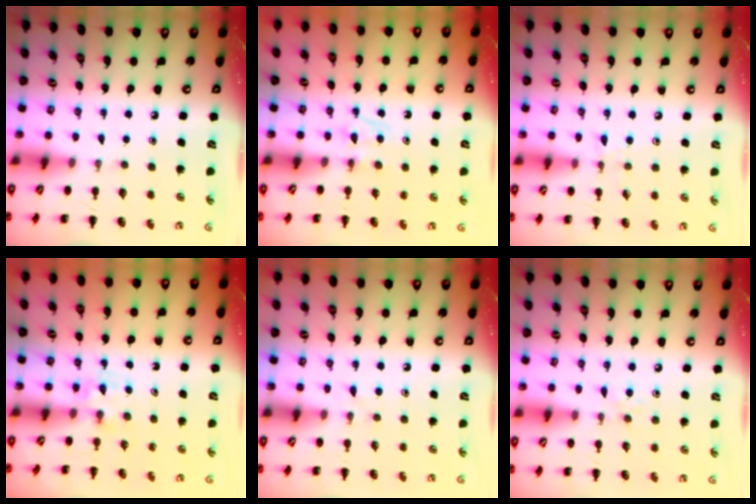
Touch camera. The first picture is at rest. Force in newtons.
{"total": 4.1, "press": 3.8, "slide": 1.5}
{"total": 6.0, "press": 5.5, "slide": 2.3}
{"total": 3.5, "press": 3.4, "slide": 1.0}
{"total": 3.5, "press": 3.3, "slide": 1.2}
{"total": 4.8, "press": 4.5, "slide": 1.7}